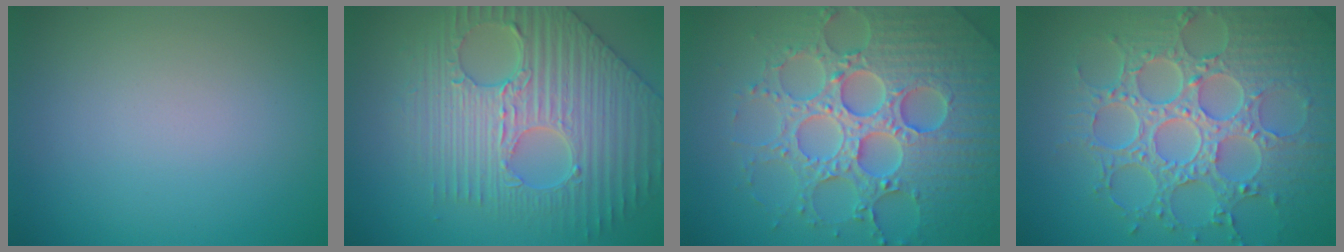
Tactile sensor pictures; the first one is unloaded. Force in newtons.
{"total": 6.9, "press": 5.8, "slide": 3.6}
{"total": 7.9, "press": 7.7, "slide": 1.8}
{"total": 8.8, "press": 6.4, "slide": 5.9}